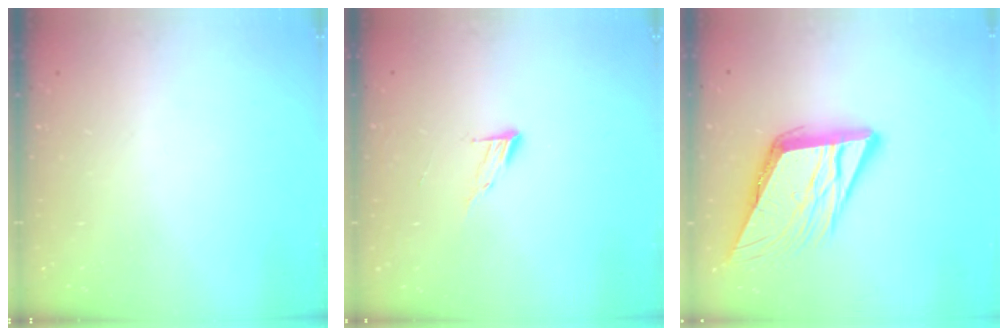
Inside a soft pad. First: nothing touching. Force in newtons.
{"total": 5.0, "press": 4.9, "slide": 0.5}
{"total": 15.2, "press": 15.0, "slide": 2.6}